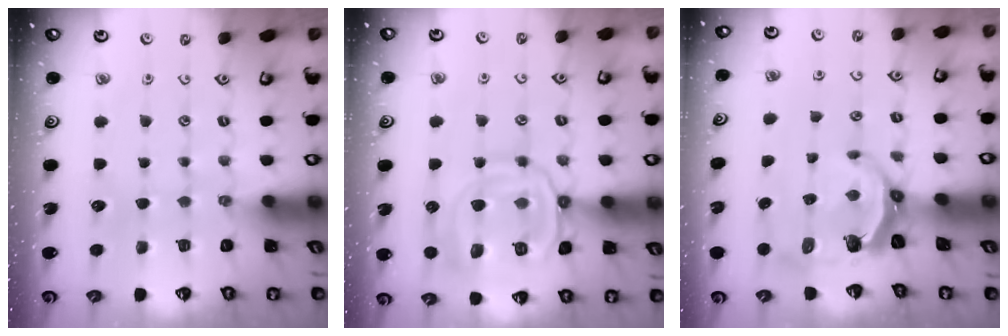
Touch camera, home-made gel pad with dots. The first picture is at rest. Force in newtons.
{"total": 14.7, "press": 14.6, "slide": 1.4}
{"total": 6.5, "press": 5.1, "slide": 4.1}